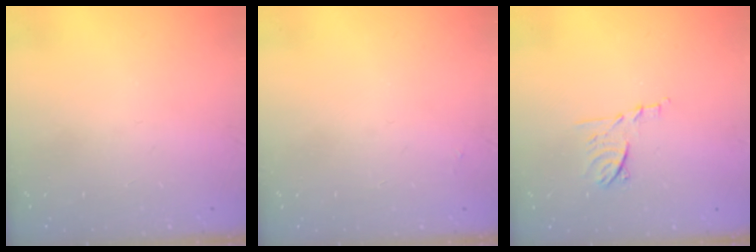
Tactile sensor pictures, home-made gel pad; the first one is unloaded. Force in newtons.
{"total": 1.9, "press": 1.9, "slide": 0.3}
{"total": 8.2, "press": 8.2, "slide": 0.8}